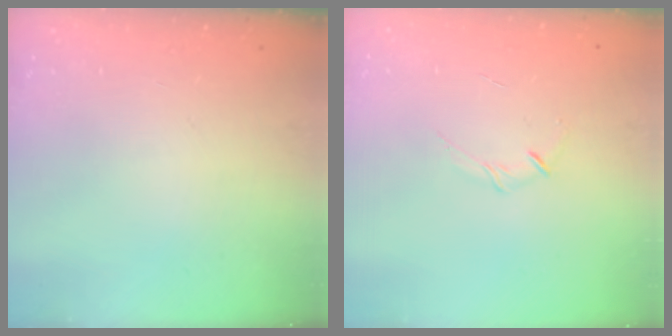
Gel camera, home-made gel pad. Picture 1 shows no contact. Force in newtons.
{"total": 3.5, "press": 3.4, "slide": 1.0}